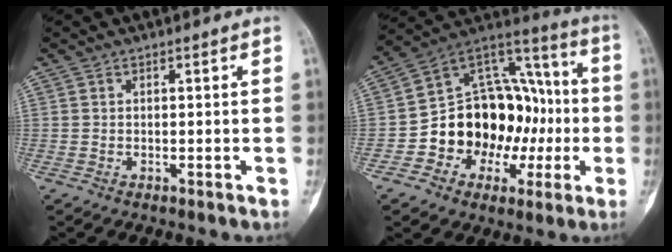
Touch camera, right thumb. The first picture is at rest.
{"total": 21.9, "force": [-3.4, 16.2, 14.3], "torque": [-0.159, 0.062, -0.043]}